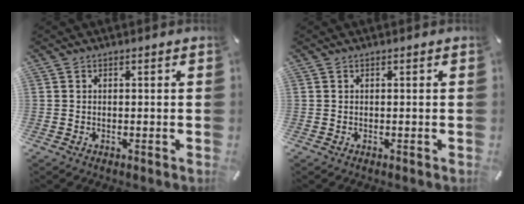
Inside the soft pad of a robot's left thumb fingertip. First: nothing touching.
{"total": 0.0}